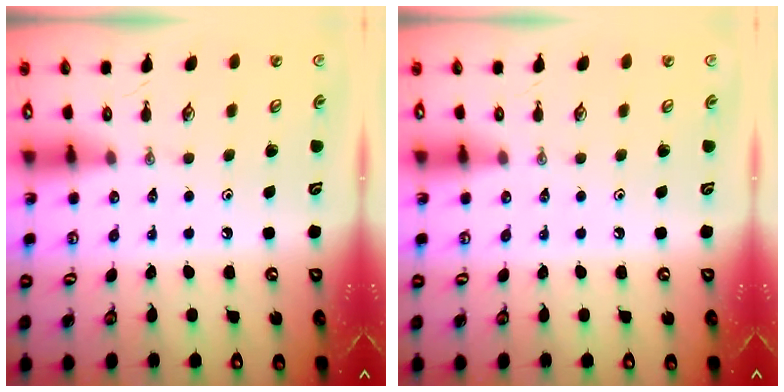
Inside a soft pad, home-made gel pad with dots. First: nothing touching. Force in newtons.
{"total": 0.0}